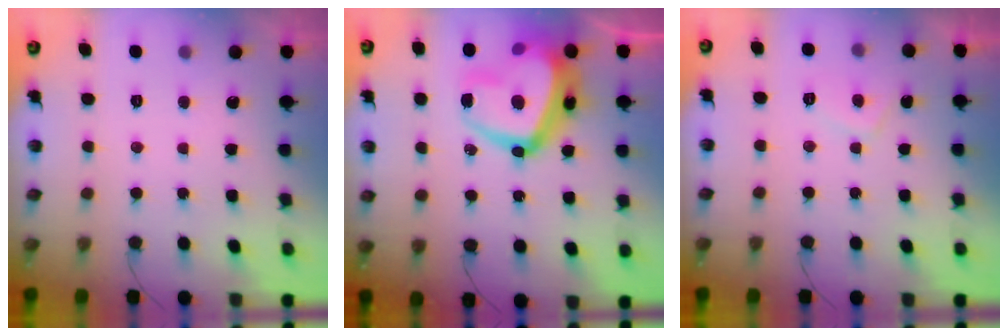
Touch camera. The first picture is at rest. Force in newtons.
{"total": 23.4, "press": 23.3, "slide": 2.0}
{"total": 2.8, "press": 2.8, "slide": 0.7}